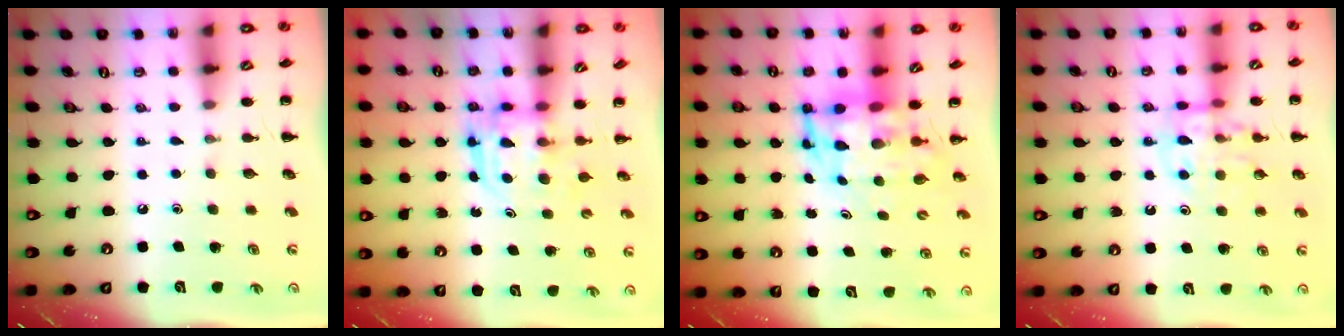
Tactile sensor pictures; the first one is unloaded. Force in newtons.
{"total": 3.1, "press": 3.1, "slide": 0.2}
{"total": 5.7, "press": 5.4, "slide": 1.9}
{"total": 11.3, "press": 11.2, "slide": 1.6}